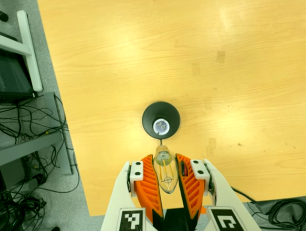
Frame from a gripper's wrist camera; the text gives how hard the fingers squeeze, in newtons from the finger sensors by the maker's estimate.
{"total": 20.6, "left": 24.6, "right": 16.7}